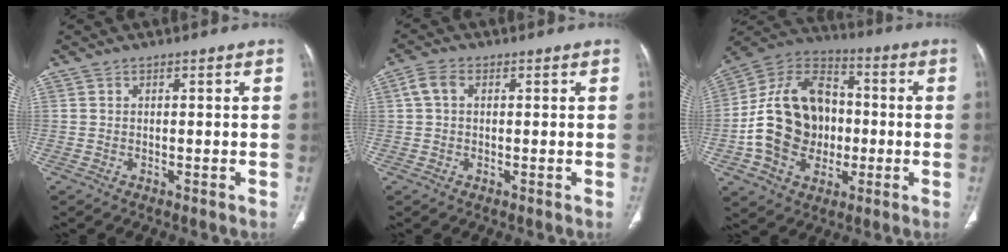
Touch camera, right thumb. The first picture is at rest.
{"total": 3.4, "force": [0.7, 2.3, 2.4], "torque": [-0.051, 0.012, 0.012]}
{"total": 20.1, "force": [-2.0, 15.4, 12.7], "torque": [-0.193, 0.031, -0.033]}